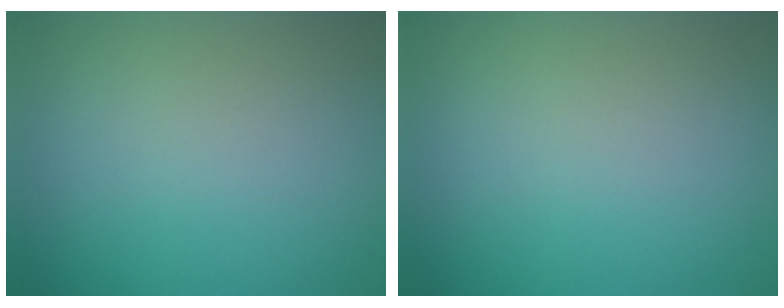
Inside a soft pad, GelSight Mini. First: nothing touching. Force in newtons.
{"total": 0.0}